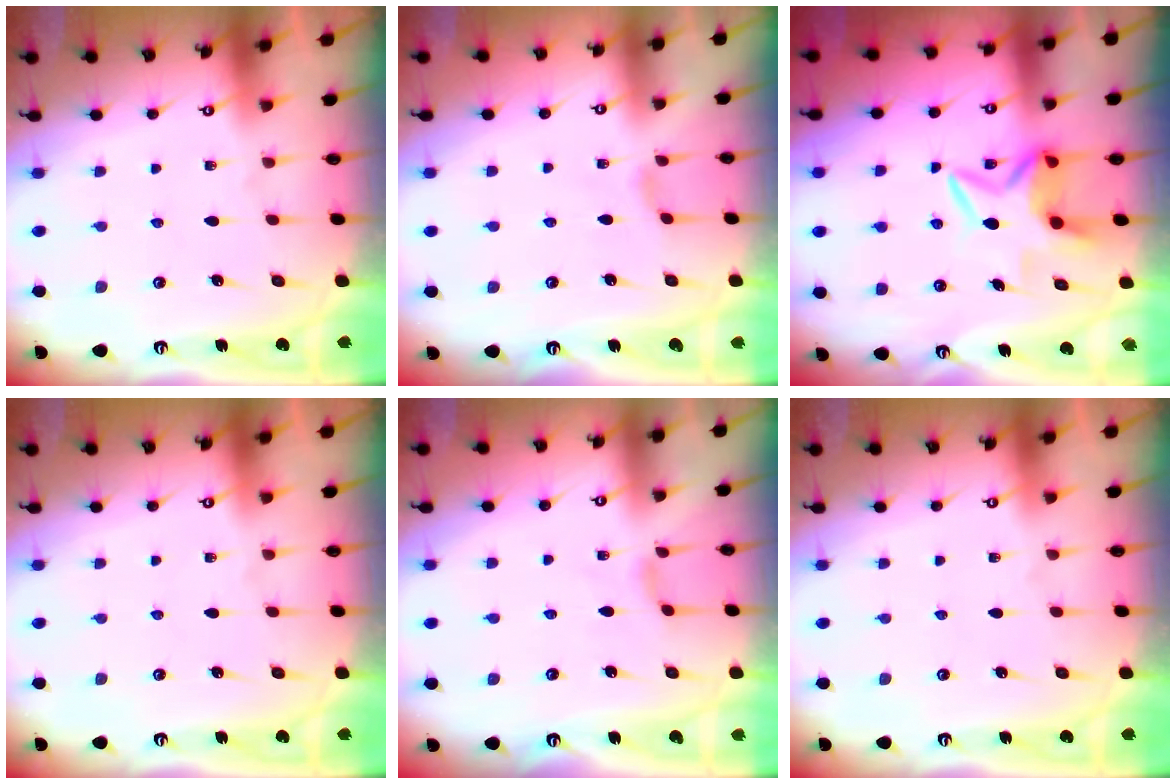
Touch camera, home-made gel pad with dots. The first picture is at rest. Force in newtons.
{"total": 1.5, "press": 1.5, "slide": 0.4}
{"total": 6.2, "press": 6.2, "slide": 0.6}
{"total": 0.0}
{"total": 1.8, "press": 1.8, "slide": 0.4}
{"total": 0.0}